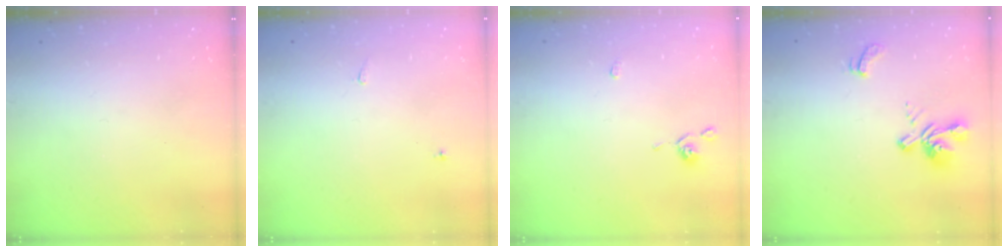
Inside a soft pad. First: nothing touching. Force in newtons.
{"total": 0.6, "press": 0.5, "slide": 0.2}
{"total": 0.9, "press": 0.9, "slide": 0.4}
{"total": 2.4, "press": 2.0, "slide": 1.3}